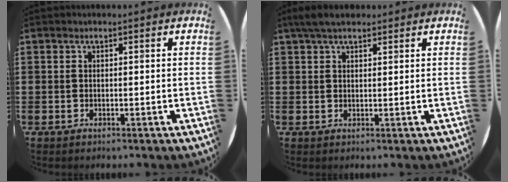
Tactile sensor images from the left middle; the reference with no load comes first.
{"total": 3.1, "force": [2.4, 1.0, 1.6], "torque": [-0.036, 0.006, 0.044]}